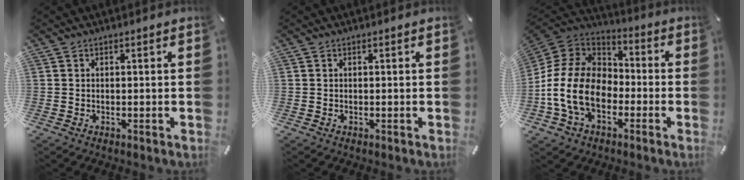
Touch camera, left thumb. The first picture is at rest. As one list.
[{"total": 0.0}, {"total": 16.5, "force": [-5.6, 11.8, 10.0], "torque": [-0.222, 0.032, -0.102]}]